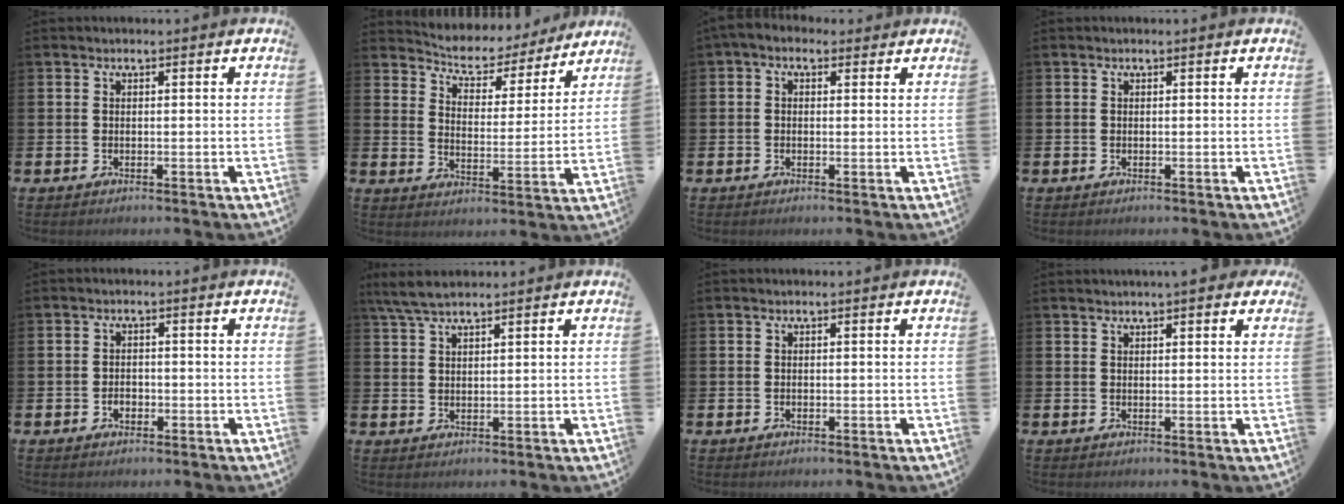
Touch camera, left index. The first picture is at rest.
{"total": 5.3, "force": [4.9, 1.9, 0.2], "torque": [-0.034, -0.045, 0.080]}
{"total": 1.7, "force": [0.5, 1.3, 1.0], "torque": [-0.016, 0.004, 0.007]}
{"total": 0.0}
{"total": 1.7, "force": [-0.7, 1.2, 0.9], "torque": [-0.020, 0.004, -0.015]}
{"total": 4.1, "force": [3.5, 0.8, 2.0], "torque": [-0.054, -0.003, 0.065]}
{"total": 0.0}
{"total": 1.5, "force": [1.5, 0.0, 0.4], "torque": [-0.001, -0.005, 0.025]}